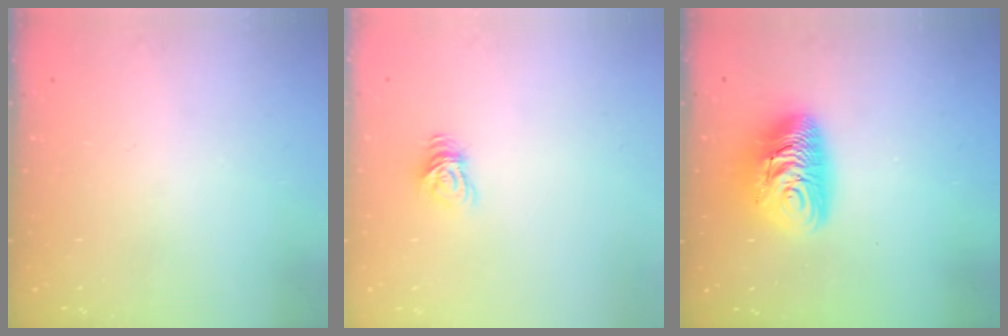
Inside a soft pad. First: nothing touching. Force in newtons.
{"total": 6.2, "press": 6.1, "slide": 0.6}
{"total": 12.0, "press": 11.9, "slide": 1.2}